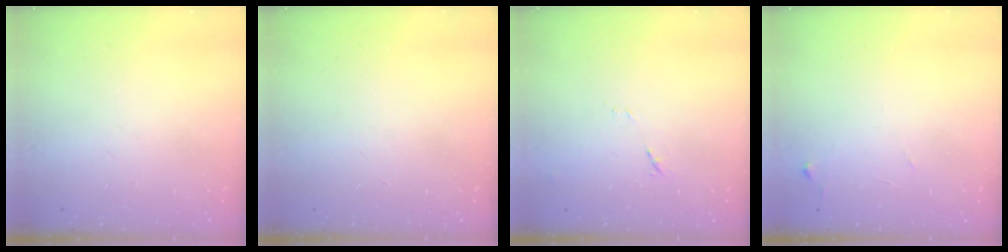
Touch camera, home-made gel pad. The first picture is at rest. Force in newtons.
{"total": 0.0}
{"total": 7.1, "press": 7.1, "slide": 0.6}
{"total": 7.4, "press": 7.4, "slide": 0.4}